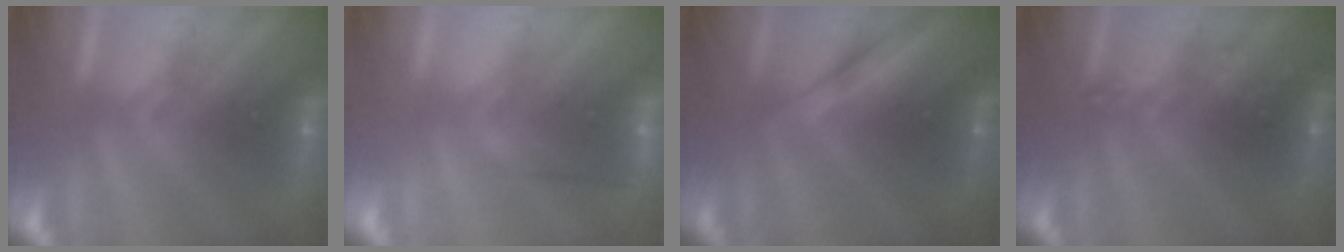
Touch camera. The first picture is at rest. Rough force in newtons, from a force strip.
{"total": 3.1}
{"total": 2.2}
{"total": 2.5}